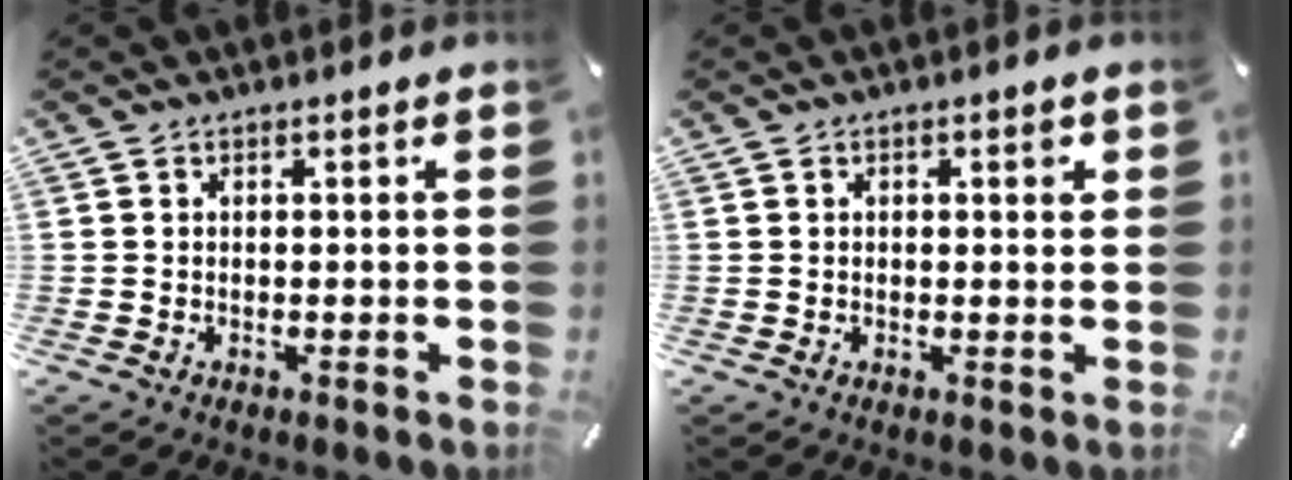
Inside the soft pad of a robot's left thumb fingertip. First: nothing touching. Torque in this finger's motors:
{"motor_torque": [0.03, -0.31, 0.08, 0.25, 0.00]}